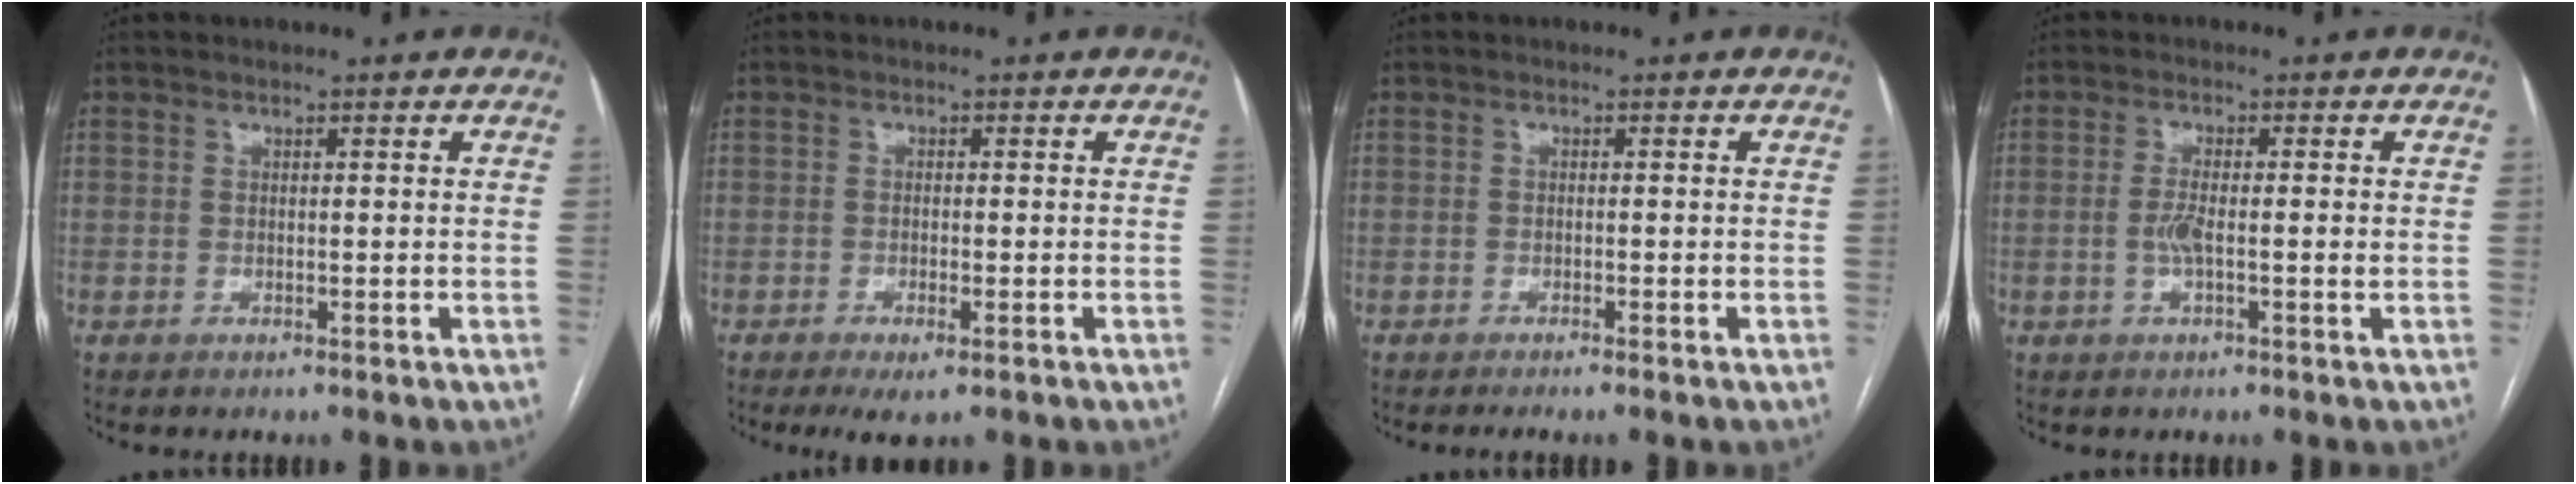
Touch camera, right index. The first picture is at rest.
{"total": 3.8, "force": [-2.2, 0.8, 3.0], "torque": [-0.052, -0.008, -0.033]}
{"total": 2.6, "force": [-2.2, -0.6, 1.4], "torque": [-0.014, 0.004, -0.029]}
{"total": 2.7, "force": [-0.4, 0.2, 2.7], "torque": [-0.054, -0.001, -0.008]}